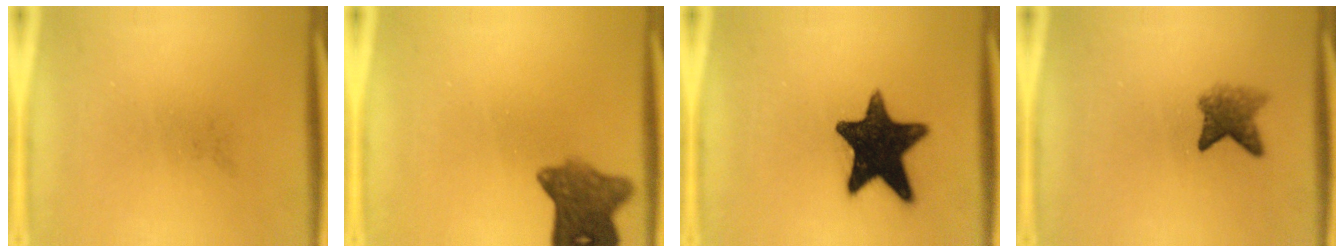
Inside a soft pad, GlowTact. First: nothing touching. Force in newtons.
{"total": 7.6}
{"total": 16.1}
{"total": 3.8}